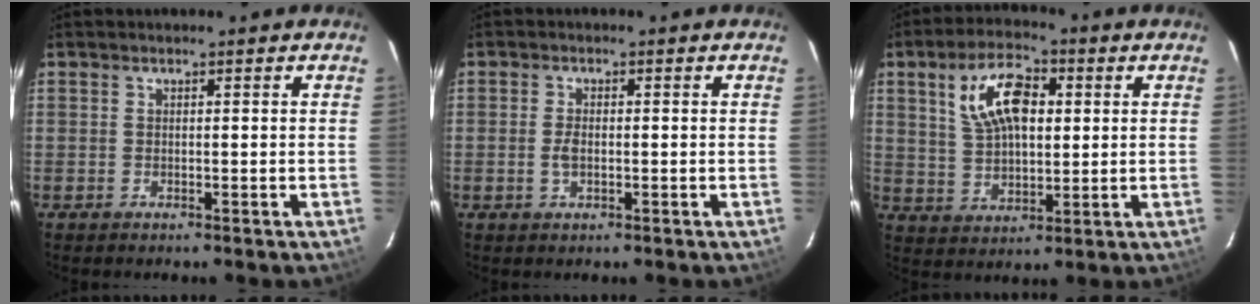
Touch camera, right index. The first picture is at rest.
{"total": 2.4, "force": [-0.4, 1.3, 2.1], "torque": [-0.041, -0.001, -0.007]}
{"total": 11.5, "force": [3.5, 6.0, 9.2], "torque": [-0.177, 0.021, 0.068]}